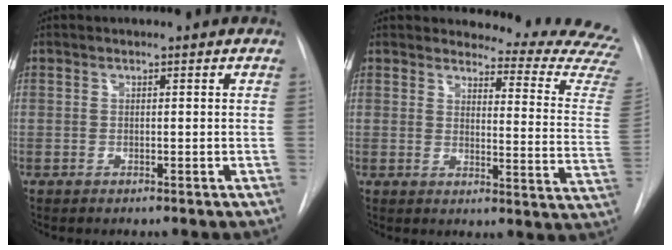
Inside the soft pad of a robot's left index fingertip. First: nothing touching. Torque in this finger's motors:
{"motor_torque": [0.86, -1.28, 0.01, -0.04]}